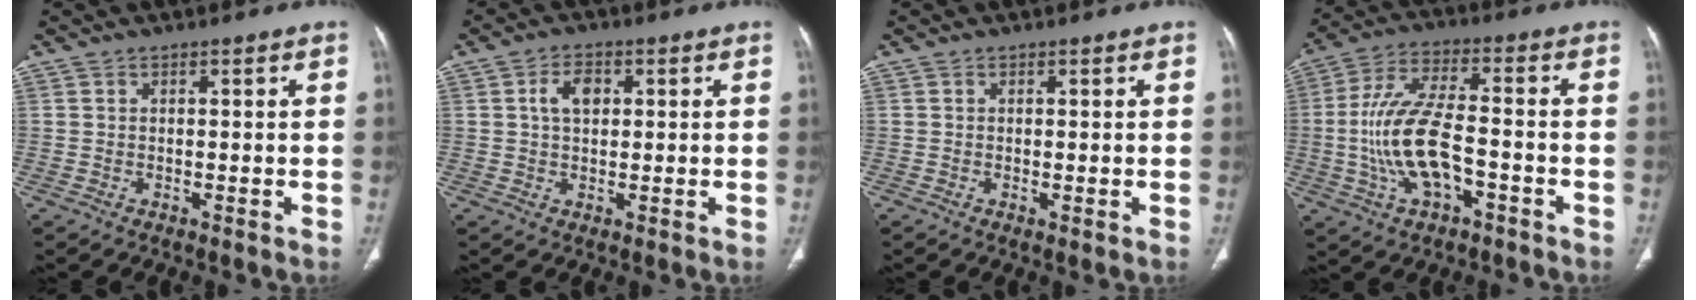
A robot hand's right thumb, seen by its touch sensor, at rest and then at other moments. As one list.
[{"total": 4.5, "force": [1.0, 3.0, 3.2], "torque": [-0.053, 0.006, 0.017]}, {"total": 0.5, "force": [-0.1, 0.0, 0.5], "torque": [-0.015, -0.005, -0.001]}, {"total": 14.1, "force": [-3.4, 6.3, 12.2], "torque": [-0.251, 0.030, -0.061]}]